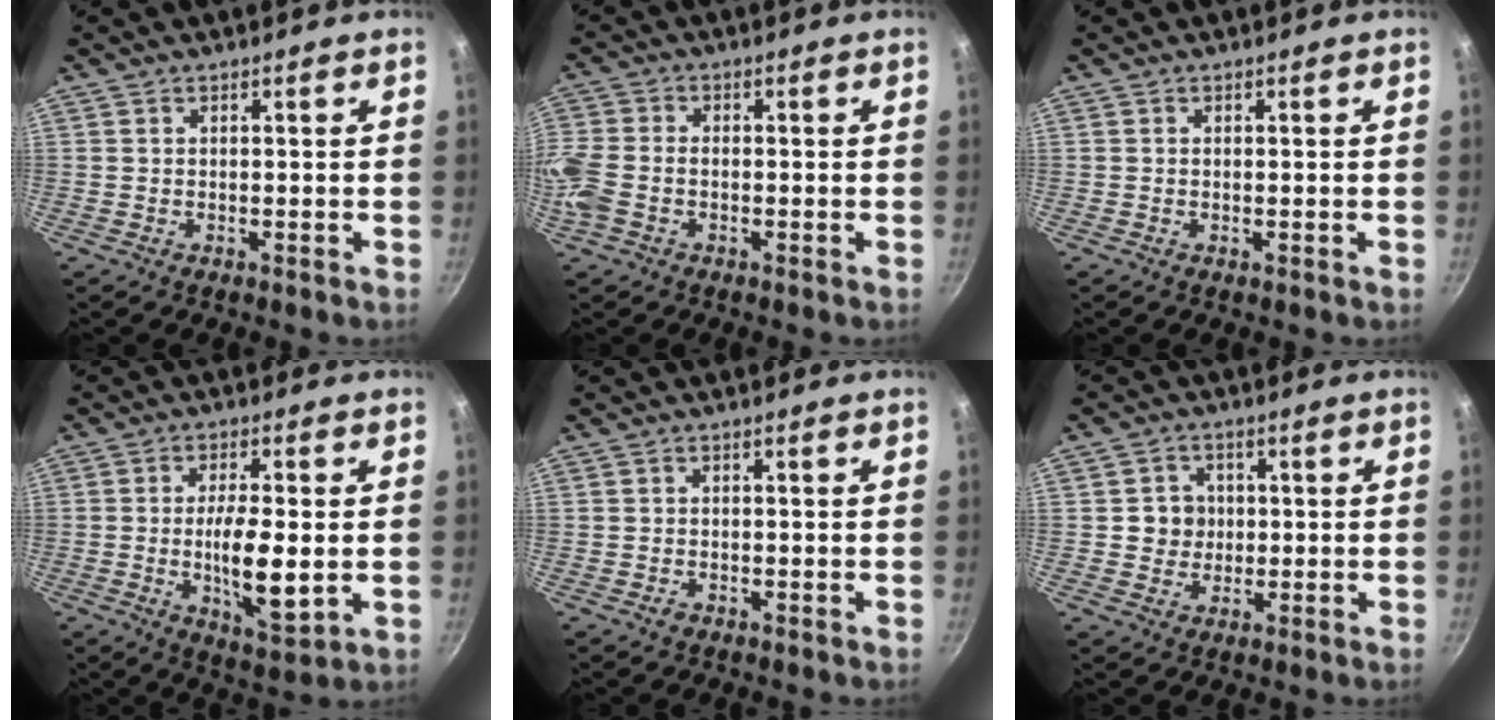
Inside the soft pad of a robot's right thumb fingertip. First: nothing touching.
{"total": 7.7, "force": [-2.4, 5.4, 5.0], "torque": [-0.121, 0.005, -0.063]}
{"total": 0.0}
{"total": 11.0, "force": [-1.2, 3.6, 10.4], "torque": [-0.180, -0.005, -0.015]}
{"total": 1.1, "force": [-0.7, 0.8, 0.4], "torque": [-0.008, 0.003, -0.011]}
{"total": 4.9, "force": [0.3, 4.7, 1.5], "torque": [0.009, 0.003, 0.001]}